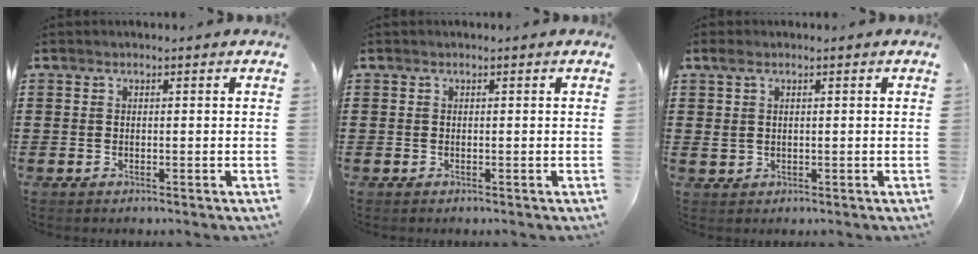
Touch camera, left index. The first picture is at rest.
{"total": 0.0}
{"total": 1.8, "force": [0.4, 1.2, 1.3], "torque": [-0.030, 0.007, 0.006]}